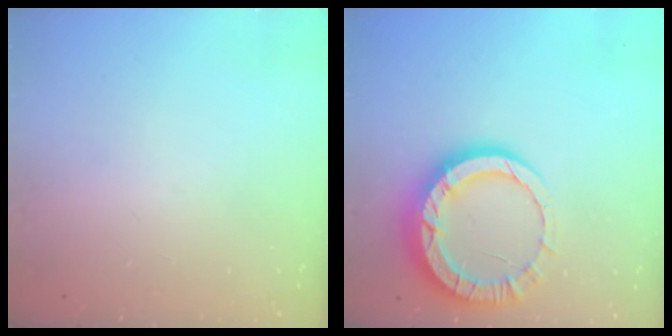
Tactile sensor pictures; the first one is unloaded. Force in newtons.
{"total": 12.6, "press": 12.6, "slide": 1.1}